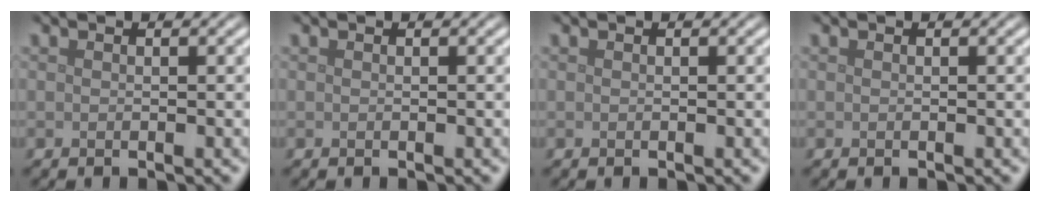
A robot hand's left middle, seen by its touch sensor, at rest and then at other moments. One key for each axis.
{"total": 0.0}
{"total": 0.0}
{"total": 0.0}